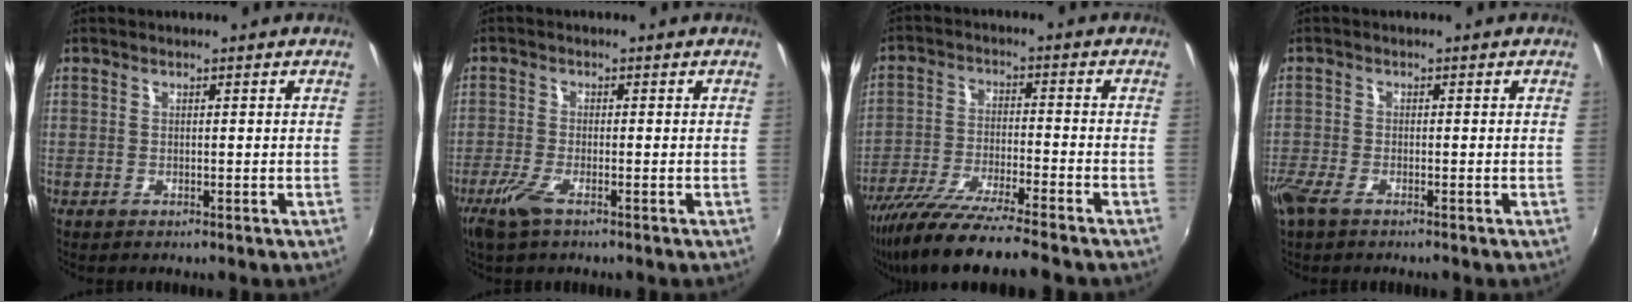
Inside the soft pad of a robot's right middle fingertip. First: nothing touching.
{"total": 4.4, "force": [-2.8, 0.7, 3.3], "torque": [-0.081, -0.012, -0.055]}
{"total": 13.8, "force": [-11.6, -0.3, 7.5], "torque": [-0.159, -0.035, -0.207]}
{"total": 3.9, "force": [-2.7, 1.2, 2.4], "torque": [-0.063, -0.011, -0.056]}